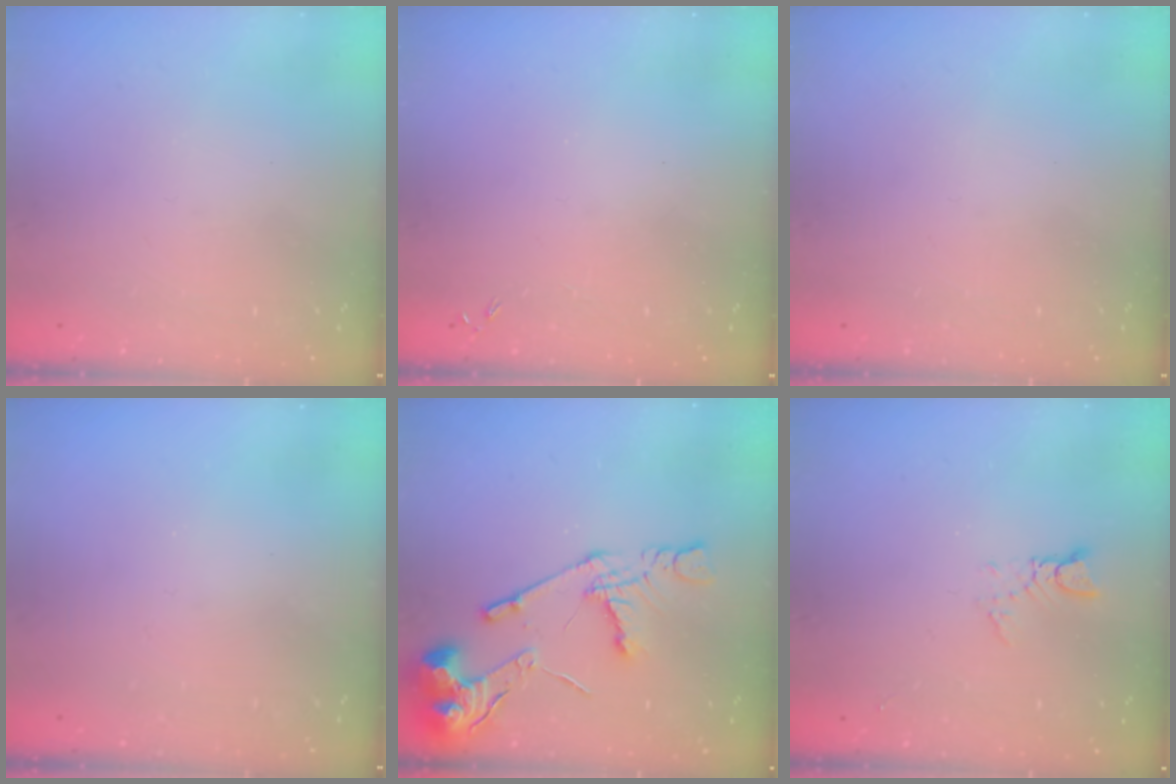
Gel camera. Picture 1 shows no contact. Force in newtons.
{"total": 0.0}
{"total": 0.0}
{"total": 0.0}
{"total": 17.4, "press": 17.3, "slide": 1.8}
{"total": 2.9, "press": 2.9, "slide": 0.2}